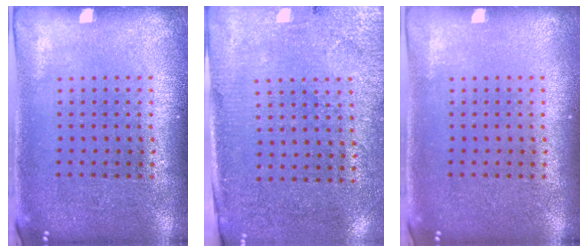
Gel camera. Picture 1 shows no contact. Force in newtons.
{"total": 2.8, "press": 2.4, "slide": 1.3}
{"total": 0.0}